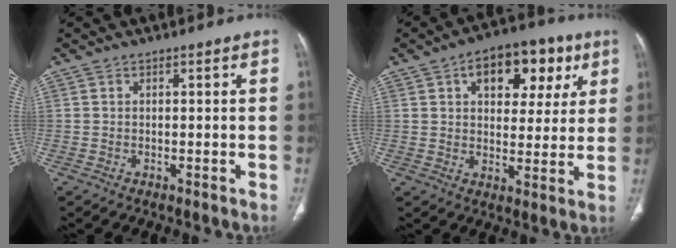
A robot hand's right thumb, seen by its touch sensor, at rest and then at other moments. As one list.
[{"total": 14.7, "force": [6.2, 8.7, 10.0], "torque": [-0.090, -0.001, 0.089]}]